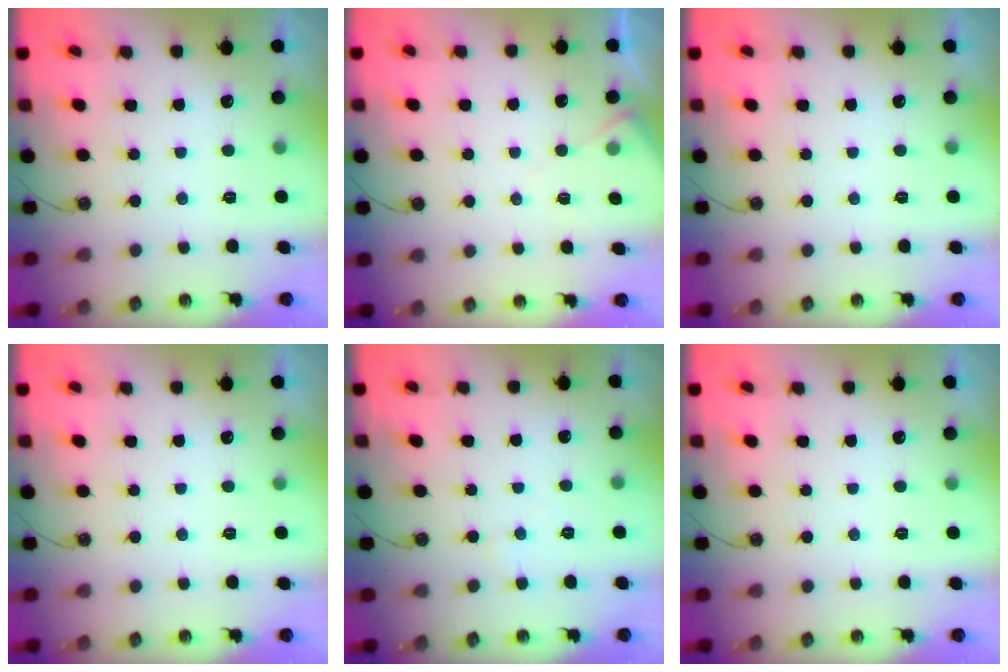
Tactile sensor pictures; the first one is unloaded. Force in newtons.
{"total": 5.2, "press": 5.2, "slide": 0.7}
{"total": 0.0}
{"total": 0.0}
{"total": 2.6, "press": 2.5, "slide": 0.5}
{"total": 0.0}